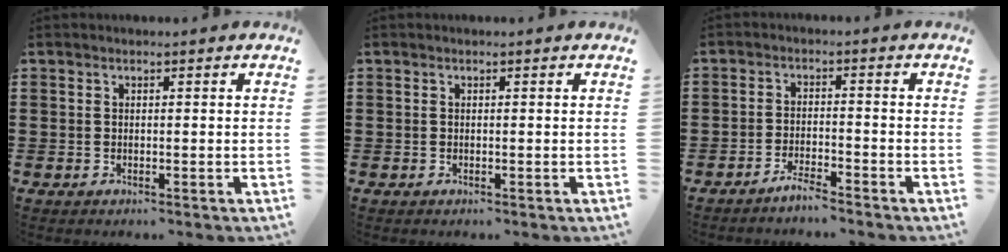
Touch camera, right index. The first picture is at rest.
{"total": 0.0}
{"total": 2.6, "force": [-2.5, 0.1, 0.8], "torque": [-0.014, 0.005, -0.049]}